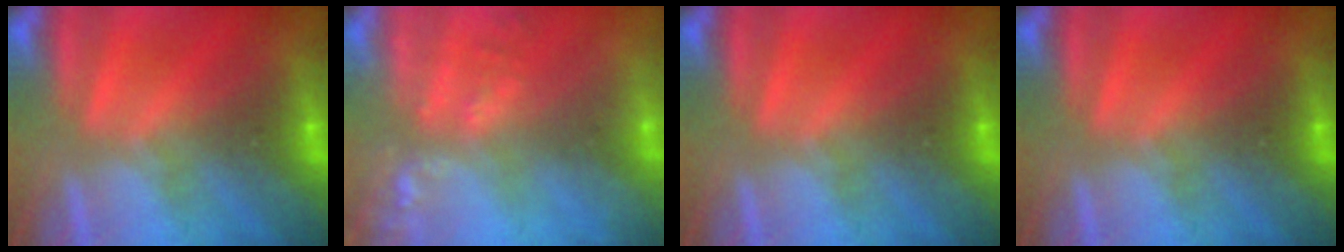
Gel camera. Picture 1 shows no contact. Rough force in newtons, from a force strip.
{"total": 6.4}
{"total": 0.0}
{"total": 0.0}